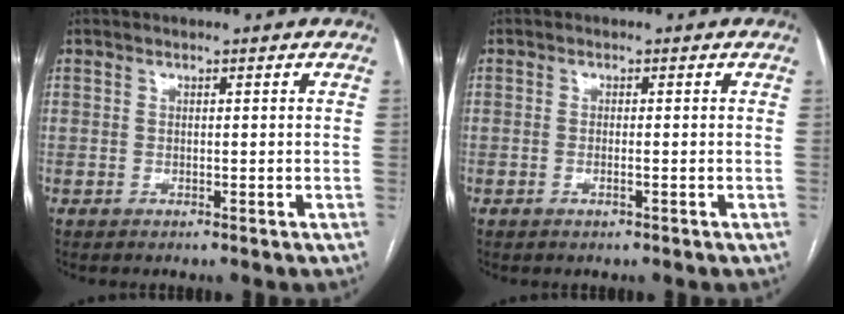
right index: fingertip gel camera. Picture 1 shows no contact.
{"total": 0.9, "force": [-0.3, 0.1, 0.8], "torque": [-0.018, -0.002, -0.004]}